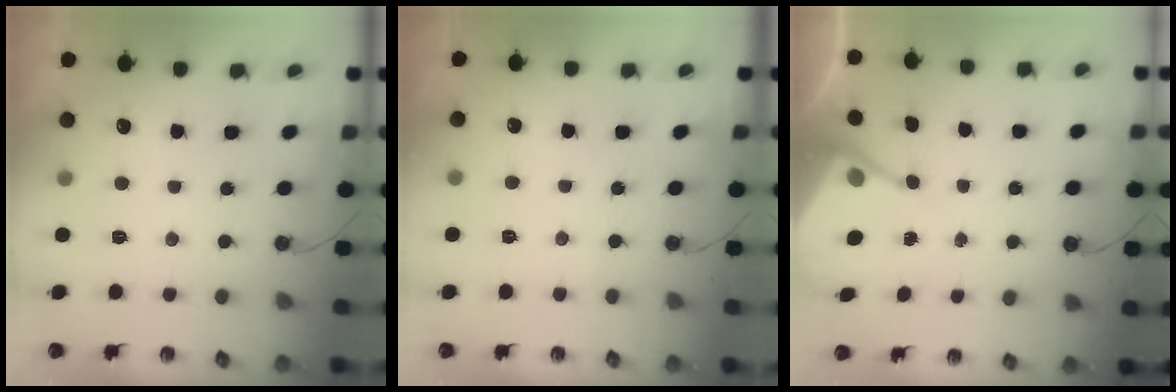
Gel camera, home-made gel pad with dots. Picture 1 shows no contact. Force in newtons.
{"total": 3.6, "press": 3.6, "slide": 0.5}
{"total": 6.0, "press": 6.0, "slide": 0.2}